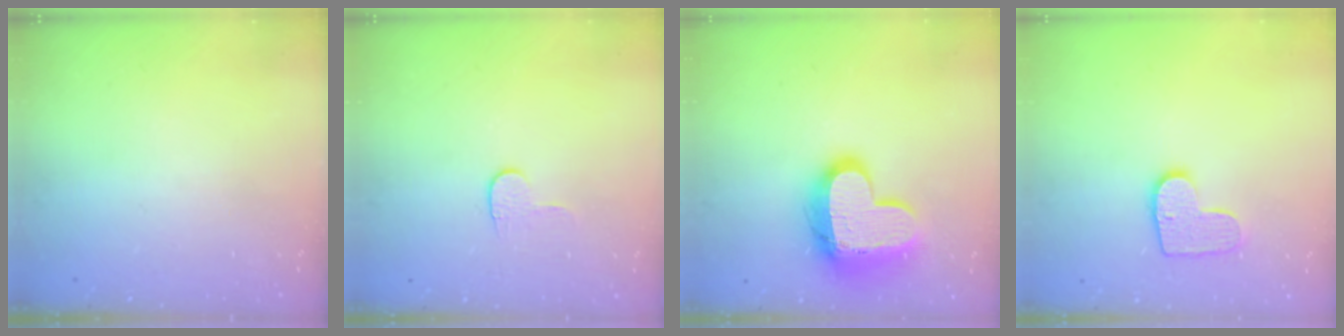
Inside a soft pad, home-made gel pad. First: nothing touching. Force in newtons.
{"total": 3.8, "press": 3.8, "slide": 0.4}
{"total": 16.9, "press": 16.8, "slide": 1.3}
{"total": 10.0, "press": 10.0, "slide": 0.5}